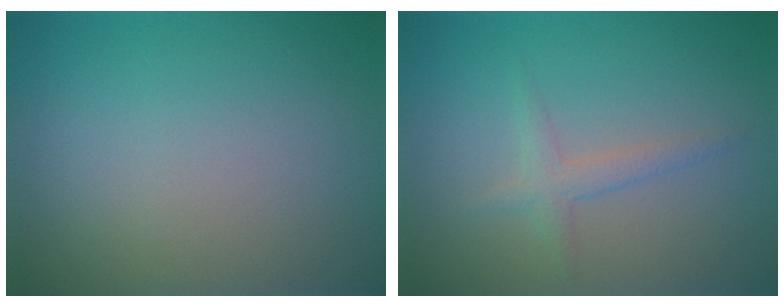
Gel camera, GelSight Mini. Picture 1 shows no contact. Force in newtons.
{"total": 1.7, "press": 1.7, "slide": 0.1}